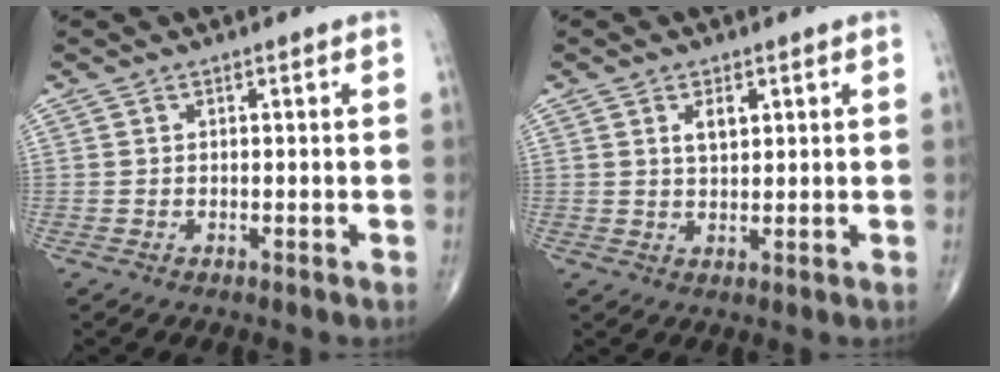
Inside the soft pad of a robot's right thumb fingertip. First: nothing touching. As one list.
[{"total": 3.7, "force": [1.4, 2.0, 2.8], "torque": [-0.040, -0.009, 0.025]}]